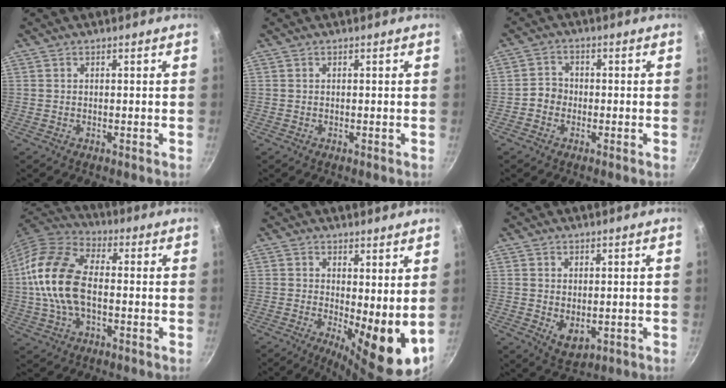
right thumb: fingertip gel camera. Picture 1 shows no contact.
{"total": 0.0}
{"total": 3.1, "force": [-1.1, 2.7, 1.1], "torque": [0.001, 0.017, -0.027]}
{"total": 16.1, "force": [-0.5, 9.2, 13.3], "torque": [-0.252, 0.032, -0.025]}
{"total": 10.7, "force": [0.7, 3.7, 10.0], "torque": [-0.116, -0.023, 0.017]}
{"total": 4.6, "force": [0.2, 3.0, 3.5], "torque": [-0.051, -0.018, 0.011]}